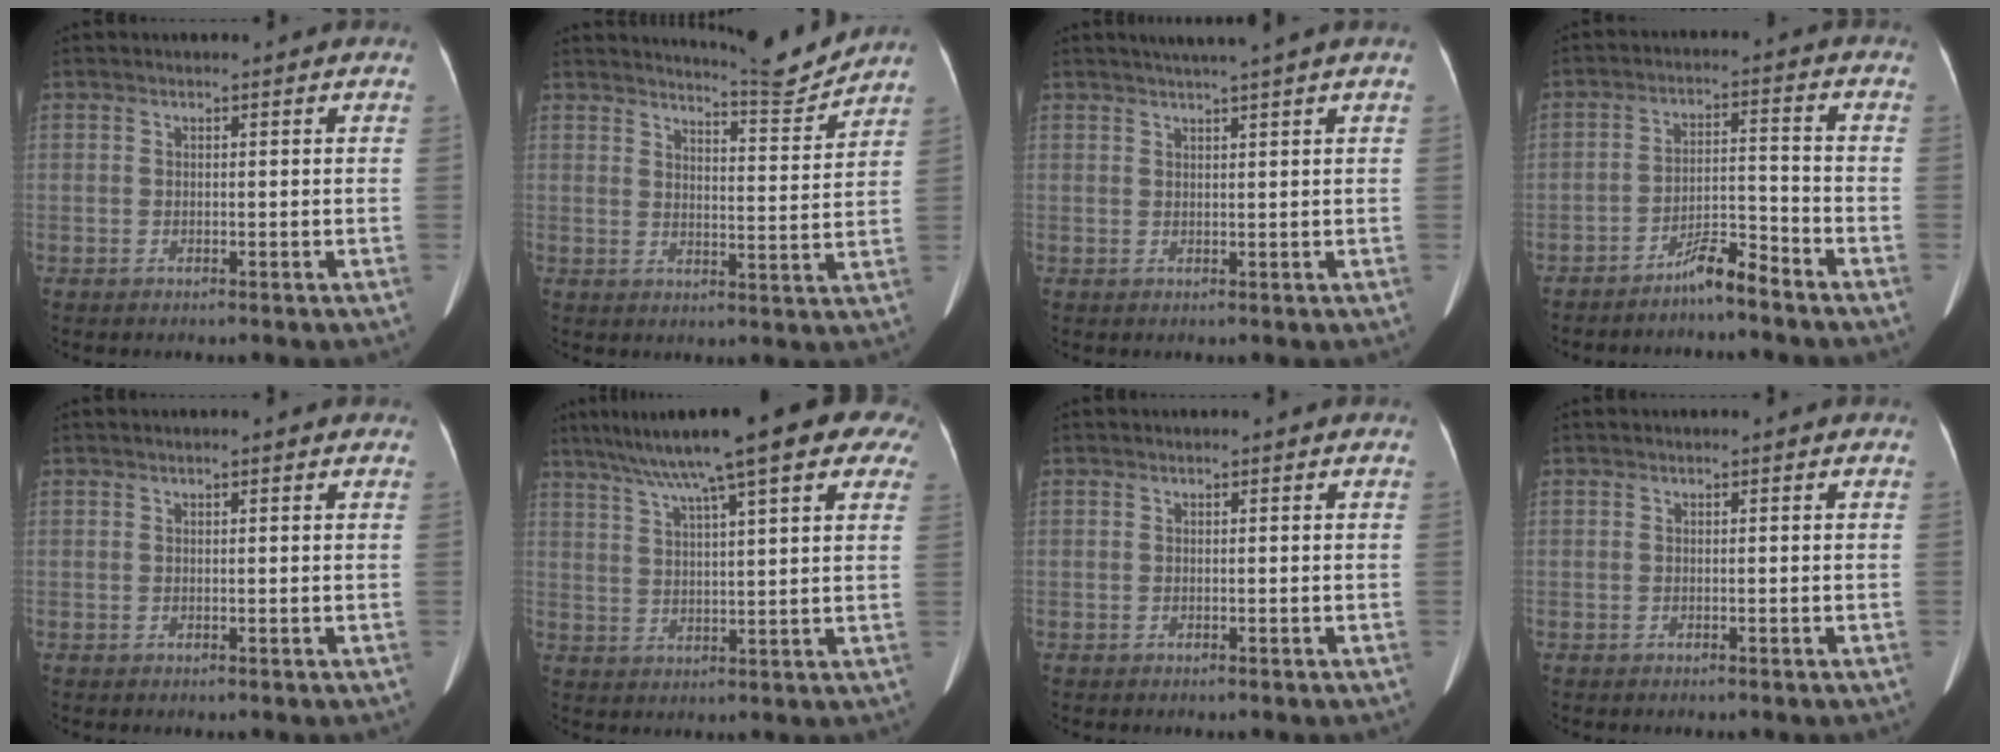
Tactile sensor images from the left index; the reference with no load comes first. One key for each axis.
{"total": 7.5, "fx": 7.4, "fy": -1.1, "fz": 0.5, "tx": -0.024, "ty": -0.032, "tz": 0.105}
{"total": 4.0, "fx": 3.1, "fy": -1.1, "fz": 2.3, "tx": -0.029, "ty": 0.011, "tz": 0.049}
{"total": 5.3, "fx": -4.7, "fy": 0.1, "fz": 2.5, "tx": -0.044, "ty": -0.009, "tz": -0.087}
{"total": 1.6, "fx": 1.2, "fy": 0.2, "fz": 1.0, "tx": -0.013, "ty": 0.016, "tz": 0.015}
{"total": 20.5, "fx": 14.3, "fy": 2.8, "fz": 14.5, "tx": -0.231, "ty": 0.056, "tz": 0.190}
{"total": 0.0}
{"total": 0.0}